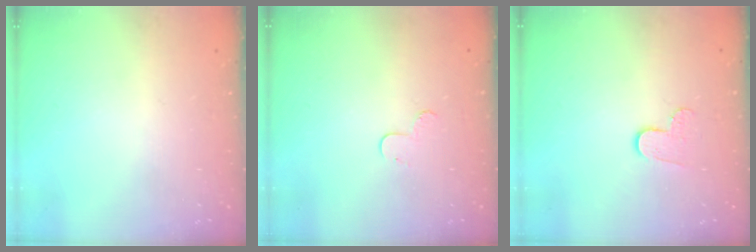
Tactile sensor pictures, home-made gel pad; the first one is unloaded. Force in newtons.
{"total": 4.8, "press": 4.8, "slide": 0.5}
{"total": 6.2, "press": 6.1, "slide": 0.5}